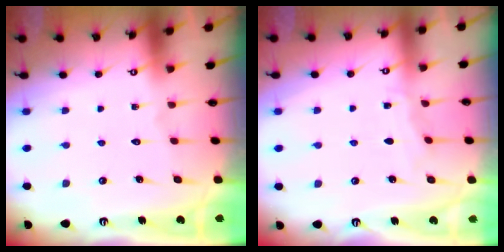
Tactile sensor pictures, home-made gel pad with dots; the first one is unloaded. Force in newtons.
{"total": 3.4, "press": 3.4, "slide": 0.5}